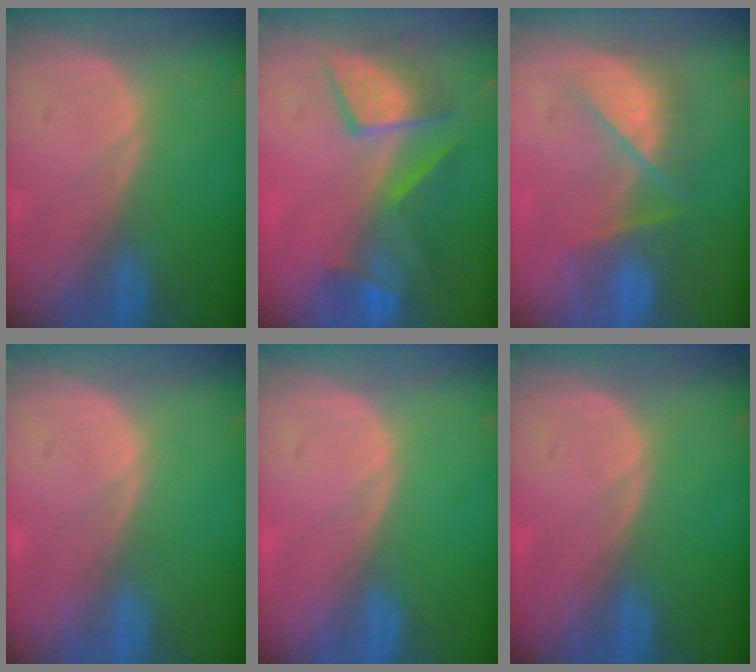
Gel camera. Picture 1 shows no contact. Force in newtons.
{"total": 7.6, "press": 7.5, "slide": 1.1}
{"total": 7.1, "press": 6.9, "slide": 1.2}
{"total": 0.0}
{"total": 0.0}
{"total": 0.0}